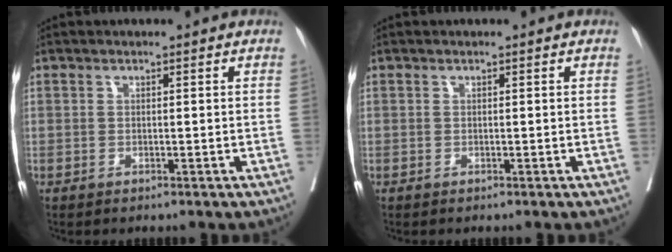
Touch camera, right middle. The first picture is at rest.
{"total": 0.0}